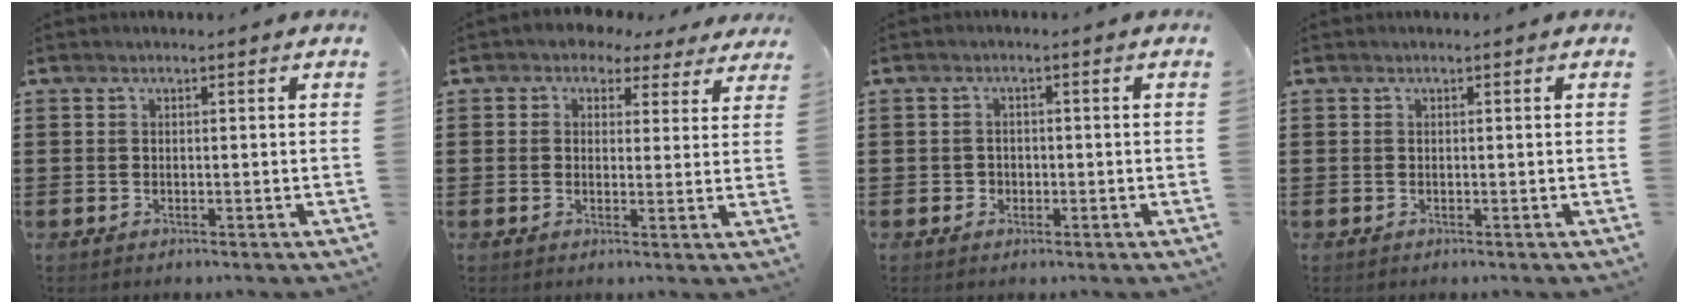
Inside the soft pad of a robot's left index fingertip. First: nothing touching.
{"total": 3.0, "force": [2.2, 1.9, 0.7], "torque": [-0.020, -0.004, 0.037]}
{"total": 1.6, "force": [-0.4, 1.5, 0.3], "torque": [-0.011, 0.003, -0.011]}
{"total": 0.0}